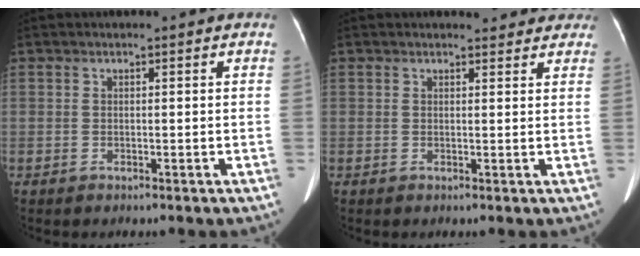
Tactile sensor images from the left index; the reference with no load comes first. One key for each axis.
{"total": 4.9, "fx": 4.5, "fy": 1.6, "fz": 1.1, "tx": 0.000, "ty": 0.002, "tz": 0.039}